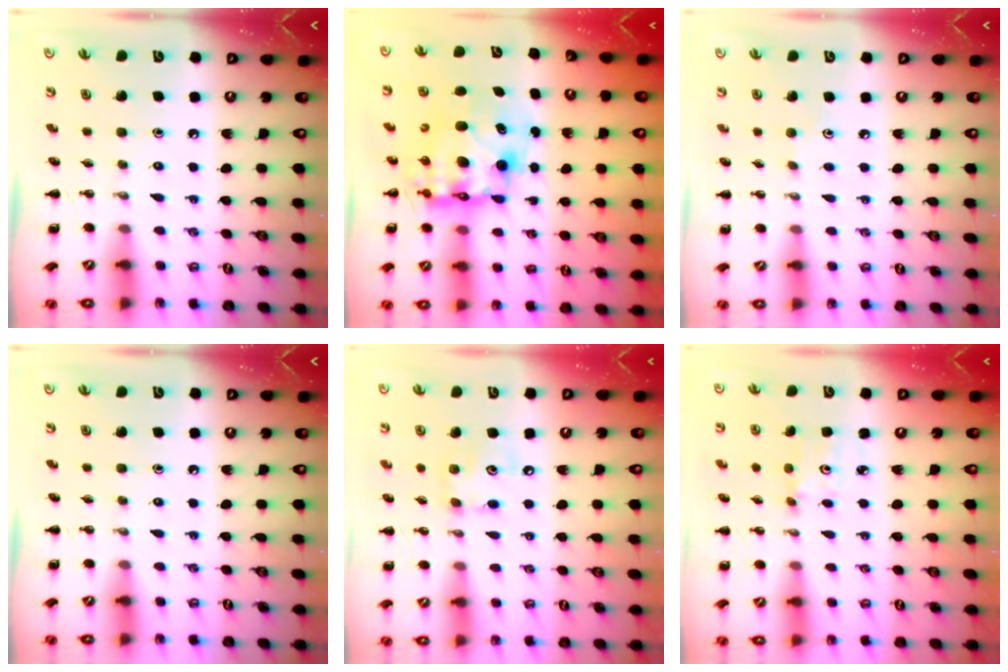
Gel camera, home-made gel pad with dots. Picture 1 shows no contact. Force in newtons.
{"total": 9.5, "press": 9.2, "slide": 2.4}
{"total": 2.6, "press": 2.5, "slide": 0.8}
{"total": 0.0}
{"total": 5.6, "press": 5.6, "slide": 0.6}
{"total": 2.4, "press": 2.3, "slide": 0.8}